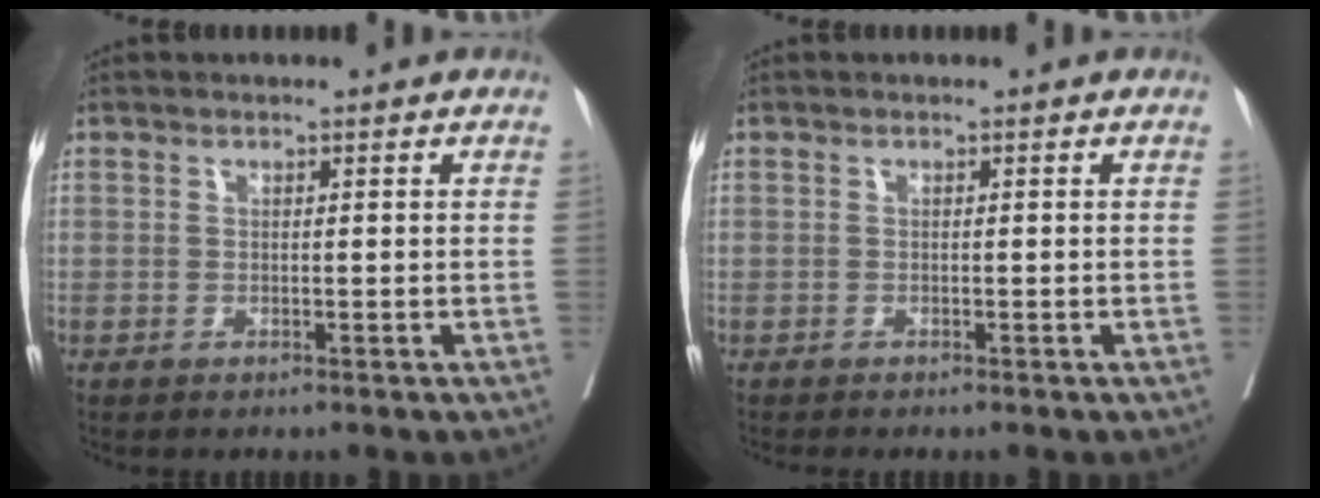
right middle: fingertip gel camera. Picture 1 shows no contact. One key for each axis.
{"total": 0.6, "fx": -0.6, "fy": -0.3, "fz": 0.1, "tx": 0.004, "ty": 0.003, "tz": -0.013}